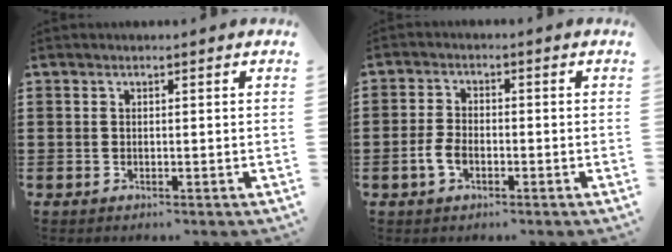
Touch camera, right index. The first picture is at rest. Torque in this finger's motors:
{"motor_torque": [1.11, 1.03, 0.37, 0.10]}